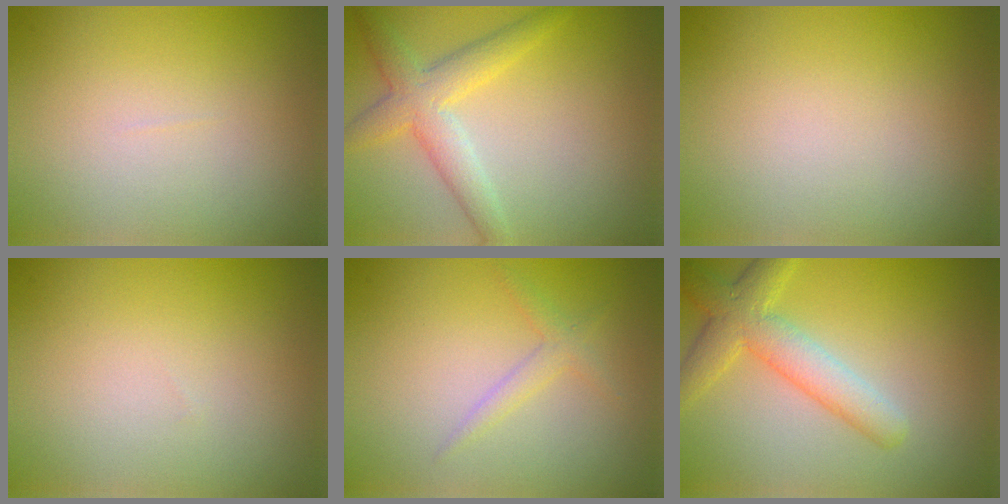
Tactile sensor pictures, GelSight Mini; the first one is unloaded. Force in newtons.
{"total": 3.8, "press": 3.8, "slide": 0.2}
{"total": 0.0}
{"total": 0.0}
{"total": 1.4, "press": 1.4, "slide": 0.0}
{"total": 4.6, "press": 4.6, "slide": 0.1}